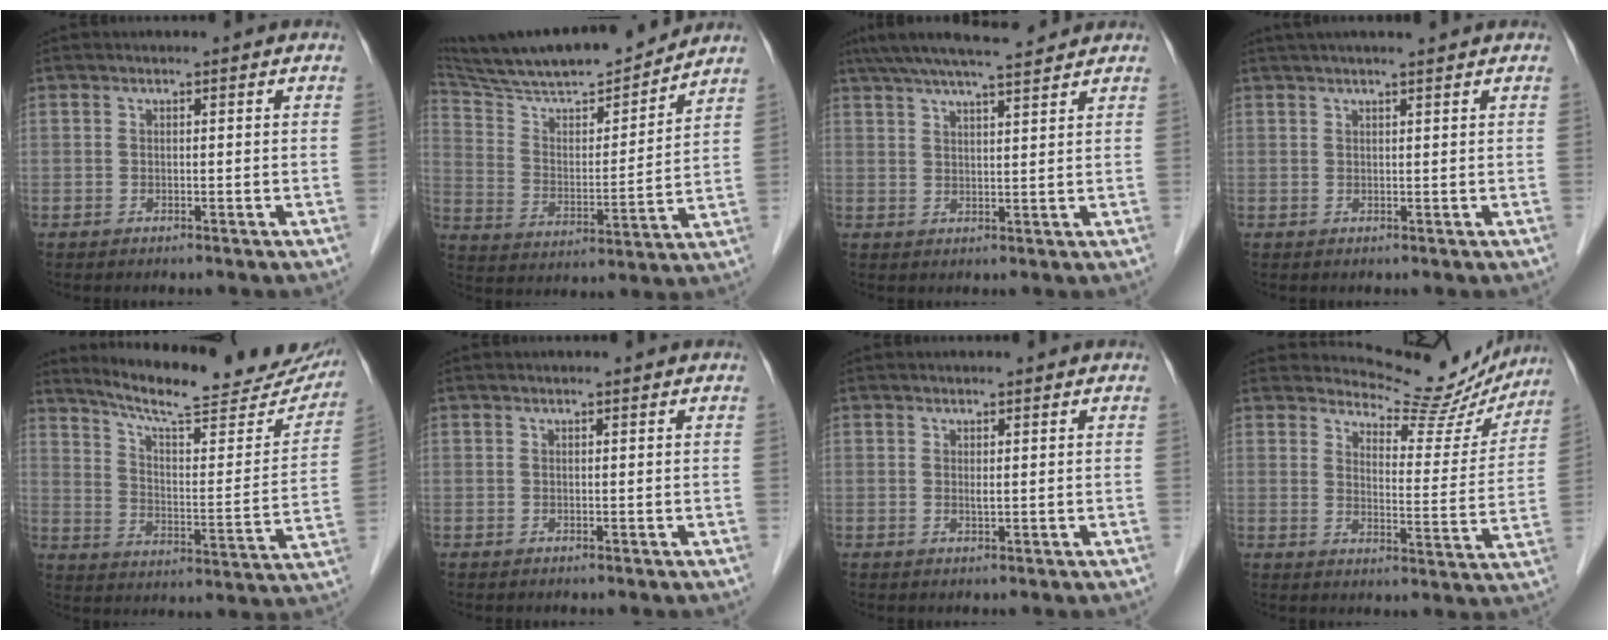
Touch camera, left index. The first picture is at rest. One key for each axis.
{"total": 19.2, "fx": 17.3, "fy": 1.7, "fz": 8.1, "tx": -0.144, "ty": 0.002, "tz": 0.286}
{"total": 10.1, "fx": 9.0, "fy": 0.4, "fz": 4.7, "tx": -0.083, "ty": 0.023, "tz": 0.139}
{"total": 5.8, "fx": 4.8, "fy": 0.1, "fz": 3.2, "tx": -0.045, "ty": 0.025, "tz": 0.070}
{"total": 23.8, "fx": 21.3, "fy": 3.7, "fz": 9.9, "tx": -0.142, "ty": -0.050, "tz": 0.280}
{"total": 0.0}
{"total": 0.7, "fx": 0.1, "fy": 0.0, "fz": 0.7, "tx": -0.015, "ty": -0.004, "tz": 0.002}
{"total": 12.1, "fx": 11.8, "fy": 2.6, "fz": 0.5, "tx": 0.001, "ty": -0.037, "tz": 0.139}